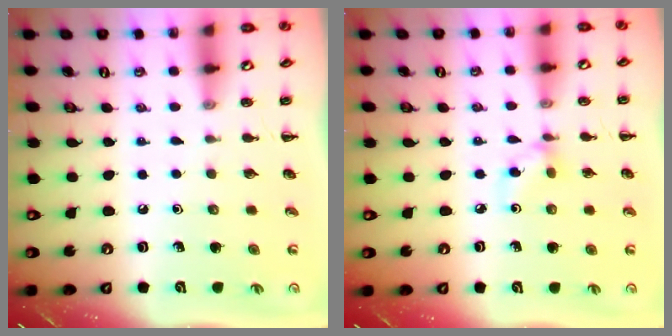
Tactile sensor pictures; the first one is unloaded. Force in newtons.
{"total": 3.1, "press": 2.9, "slide": 1.1}